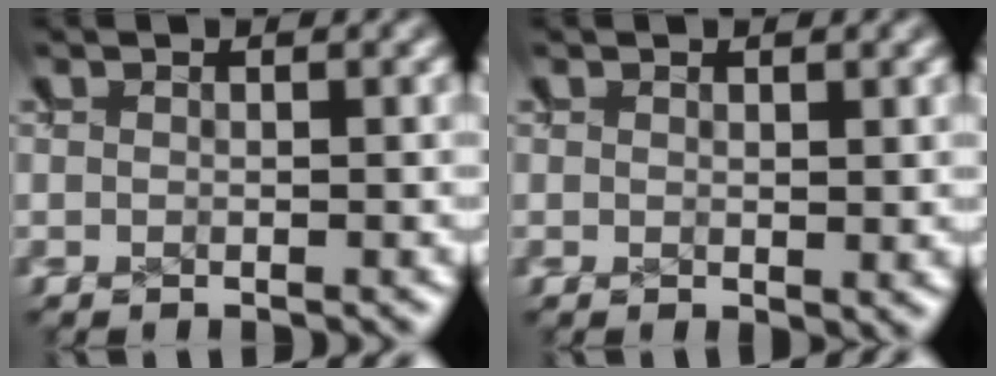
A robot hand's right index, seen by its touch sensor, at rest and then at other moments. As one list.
[{"total": 0.6, "force": [0.3, 0.1, 0.5], "torque": [-0.006, -0.006, 0.008]}]